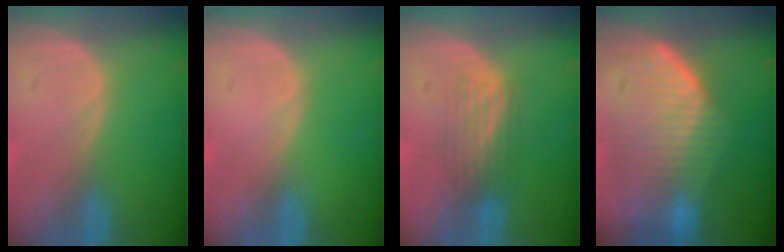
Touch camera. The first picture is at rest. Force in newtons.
{"total": 0.0}
{"total": 3.8, "press": 3.8, "slide": 0.1}
{"total": 9.3, "press": 9.0, "slide": 2.5}